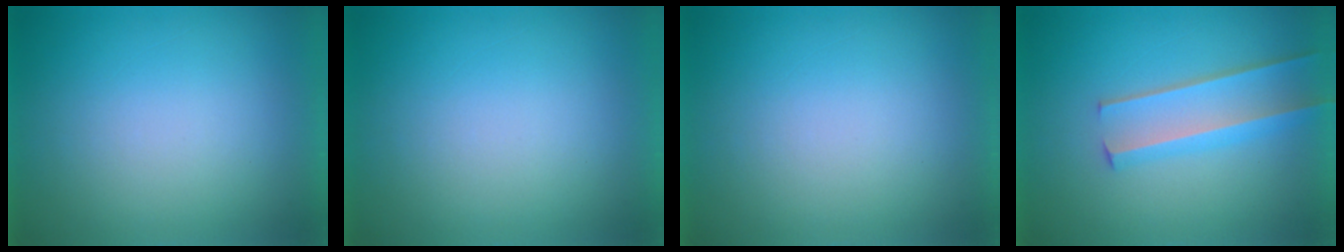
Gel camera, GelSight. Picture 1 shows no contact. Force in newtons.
{"total": 0.0}
{"total": 1.4}
{"total": 2.9}